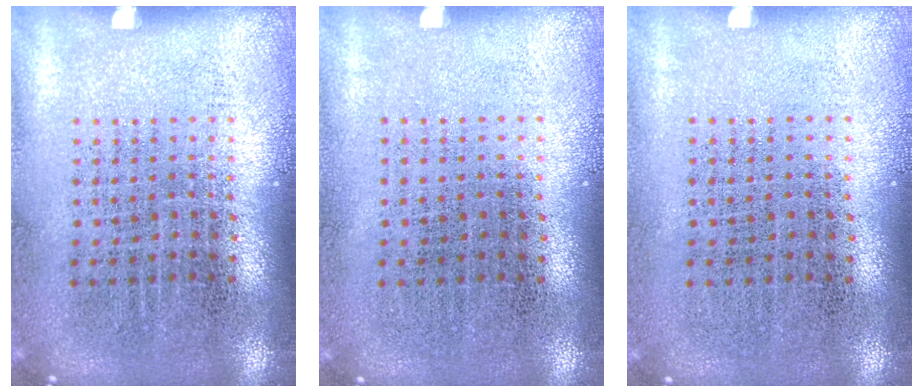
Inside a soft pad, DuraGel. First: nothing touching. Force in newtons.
{"total": 0.0}
{"total": 0.0}